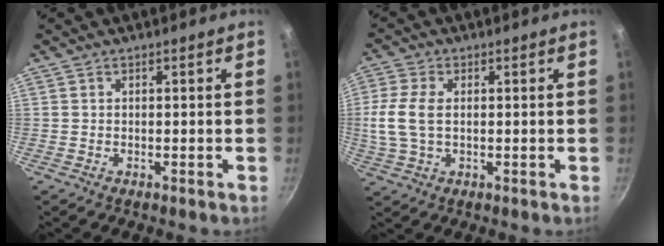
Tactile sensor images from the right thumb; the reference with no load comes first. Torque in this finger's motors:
{"motor_torque": [-0.59, 0.98, 0.17, 0.06, 0.12]}